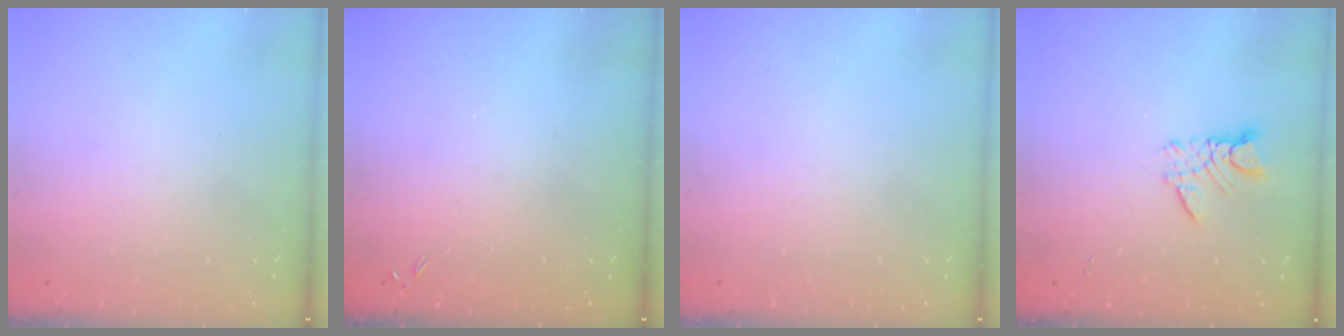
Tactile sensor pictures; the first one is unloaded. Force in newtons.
{"total": 0.0}
{"total": 0.0}
{"total": 6.0, "press": 6.0, "slide": 0.4}